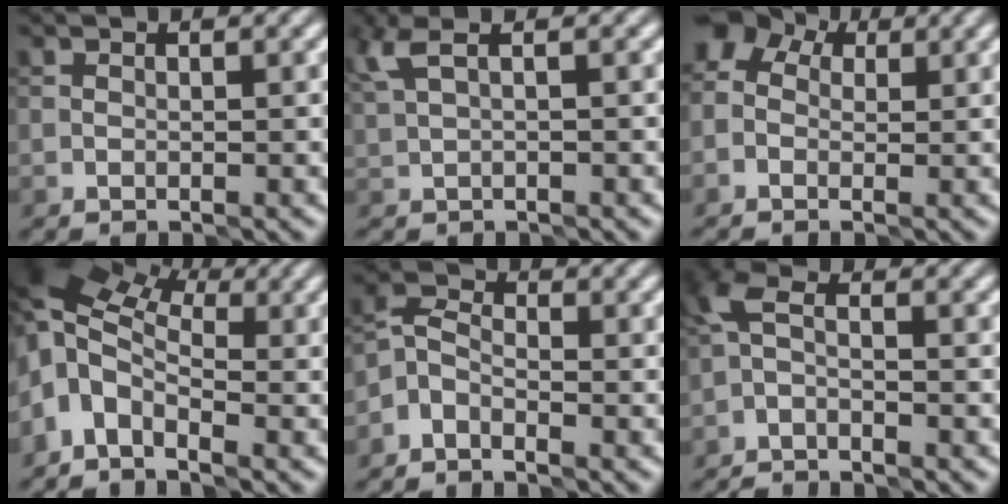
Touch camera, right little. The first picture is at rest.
{"total": 2.0, "force": [1.1, 0.5, 1.5], "torque": [-0.031, 0.007, 0.025]}
{"total": 3.7, "force": [0.7, 3.1, 1.9], "torque": [-0.028, 0.024, 0.001]}
{"total": 7.9, "force": [0.9, 4.9, 6.2], "torque": [-0.148, 0.007, 0.006]}
{"total": 2.1, "force": [-1.4, 1.3, 0.9], "torque": [-0.017, 0.014, -0.036]}
{"total": 2.7, "force": [-1.8, 1.1, 1.8], "torque": [-0.042, 0.000, -0.044]}